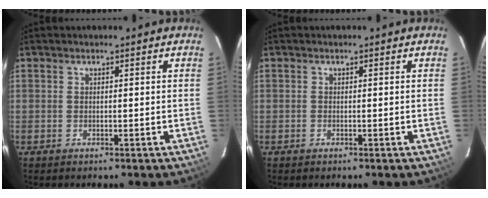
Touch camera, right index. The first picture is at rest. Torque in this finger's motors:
{"motor_torque": [0.05, -0.07, 0.02, 0.01]}